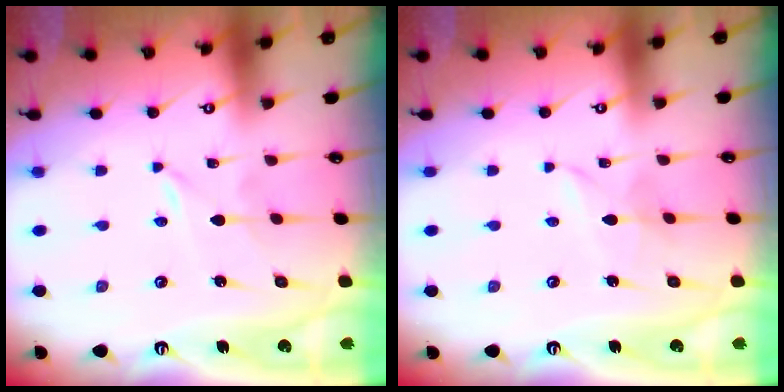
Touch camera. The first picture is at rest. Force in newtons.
{"total": 3.4, "press": 3.3, "slide": 0.4}